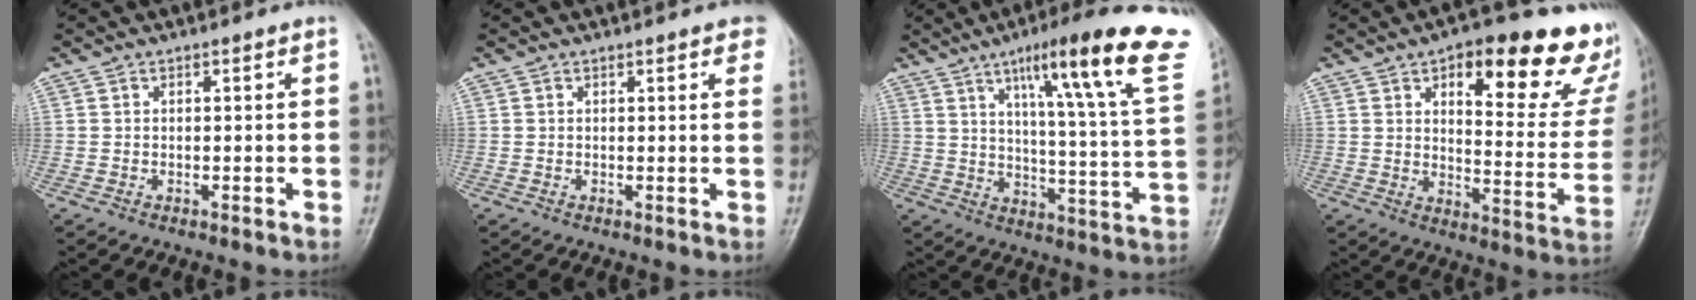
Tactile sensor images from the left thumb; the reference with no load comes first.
{"total": 5.3, "force": [3.5, 1.4, 3.7], "torque": [-0.027, -0.001, 0.029]}
{"total": 25.0, "force": [13.8, 3.0, 20.6], "torque": [-0.275, -0.043, 0.189]}
{"total": 25.6, "force": [13.4, 9.6, 19.7], "torque": [-0.201, -0.041, 0.178]}